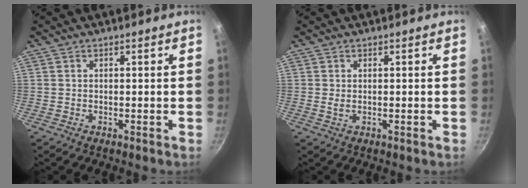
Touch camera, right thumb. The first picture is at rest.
{"total": 0.9, "force": [0.1, 0.3, 0.8], "torque": [-0.019, -0.001, 0.009]}